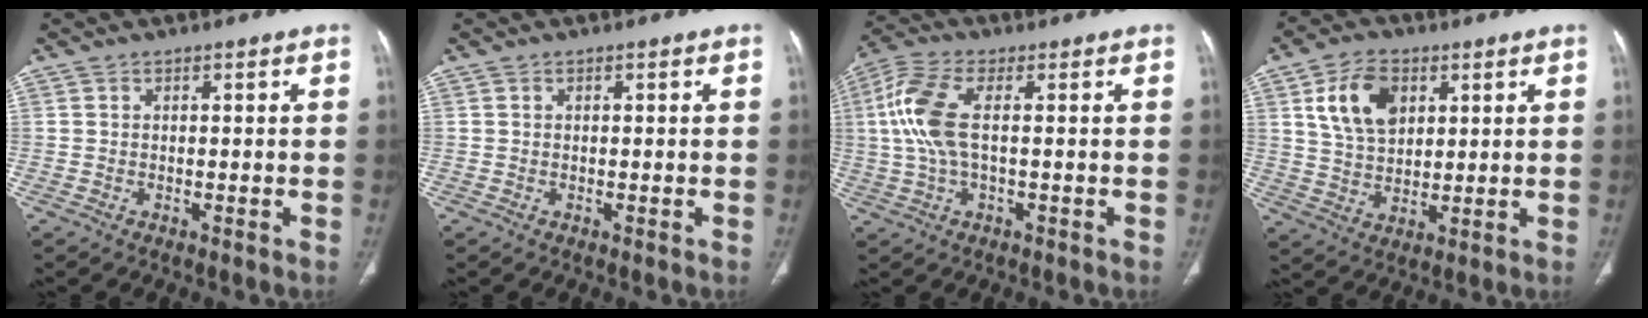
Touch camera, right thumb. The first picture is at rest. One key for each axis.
{"total": 0.0}
{"total": 9.6, "fx": 1.0, "fy": 4.0, "fz": 8.7, "tx": -0.223, "ty": 0.017, "tz": 0.018}
{"total": 10.7, "fx": 4.0, "fy": 7.0, "fz": 7.1, "tx": -0.109, "ty": -0.010, "tz": 0.077}